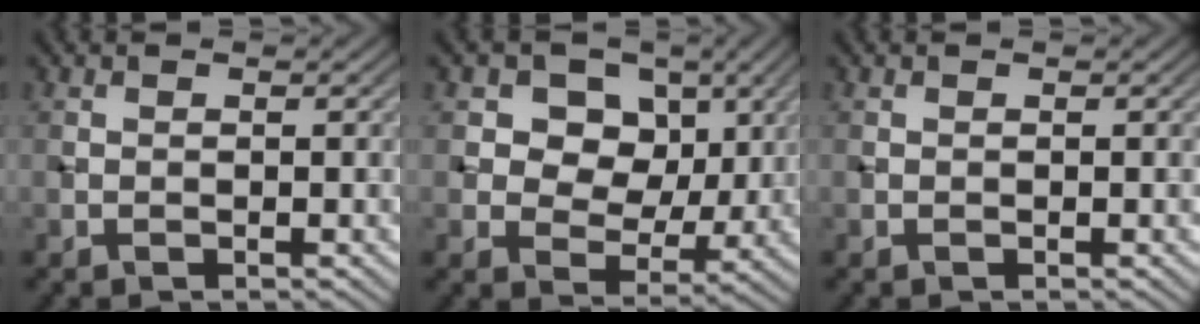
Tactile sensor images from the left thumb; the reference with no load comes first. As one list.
[{"total": 9.7, "force": [3.6, 7.6, 4.9], "torque": [-0.106, 0.001, 0.062]}, {"total": 0.0}]